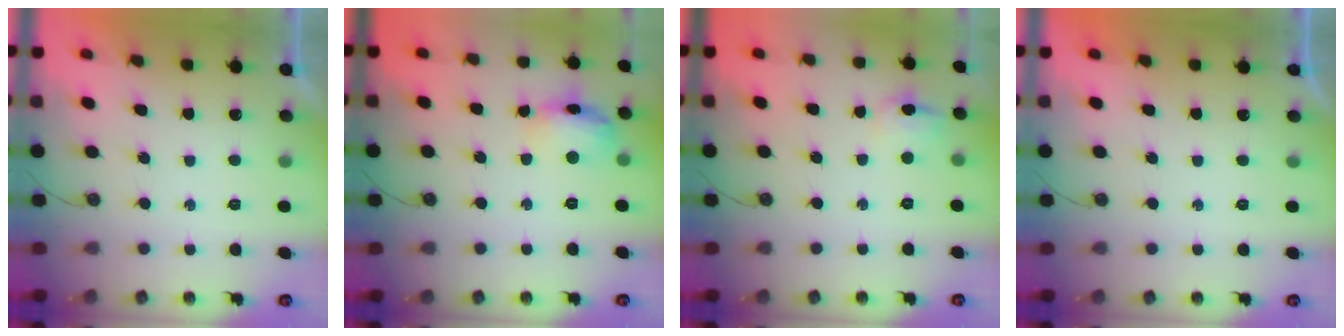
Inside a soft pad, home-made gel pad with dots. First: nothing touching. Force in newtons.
{"total": 13.0, "press": 13.0, "slide": 1.1}
{"total": 5.2, "press": 4.9, "slide": 1.6}
{"total": 0.0}